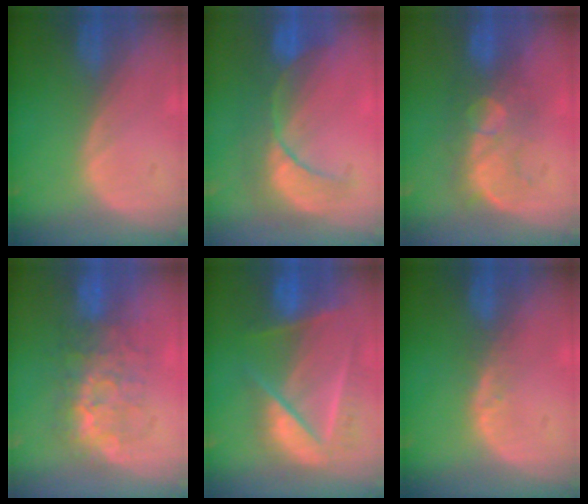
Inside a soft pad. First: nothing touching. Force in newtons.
{"total": 8.1, "press": 8.1, "slide": 0.9}
{"total": 7.7, "press": 7.5, "slide": 1.7}
{"total": 7.8, "press": 7.6, "slide": 1.5}
{"total": 9.5, "press": 8.3, "slide": 4.7}
{"total": 1.7, "press": 1.7, "slide": 0.1}